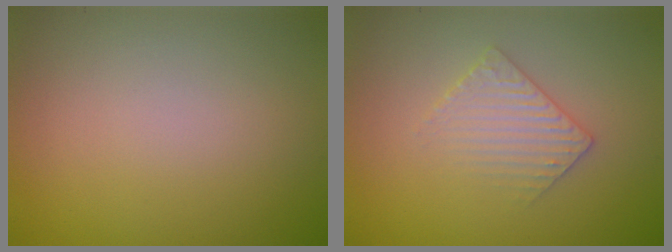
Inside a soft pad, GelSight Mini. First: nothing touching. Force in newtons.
{"total": 2.5, "press": 2.4, "slide": 0.5}